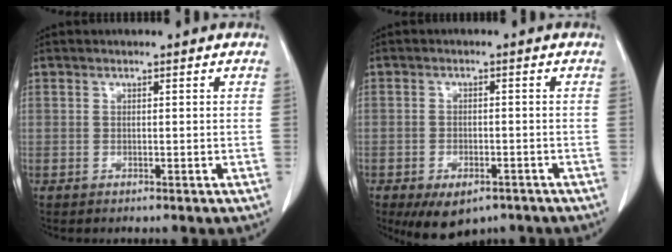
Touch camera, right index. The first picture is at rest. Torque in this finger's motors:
{"motor_torque": [0.87, -0.90, 0.20, 0.01]}